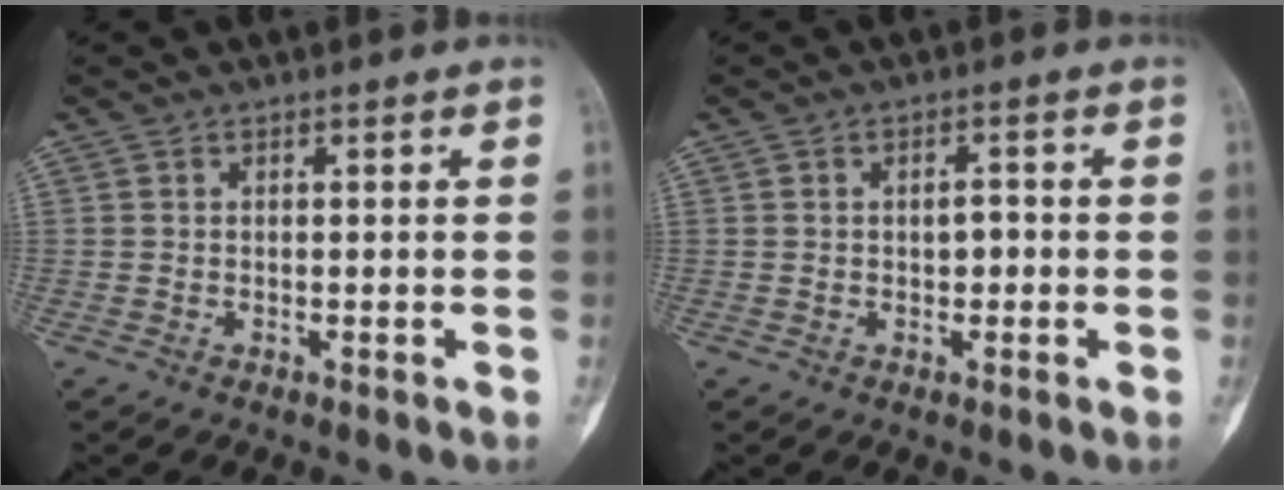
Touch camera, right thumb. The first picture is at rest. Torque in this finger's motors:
{"motor_torque": [-0.29, 0.43, -0.04, -0.05, 0.00]}